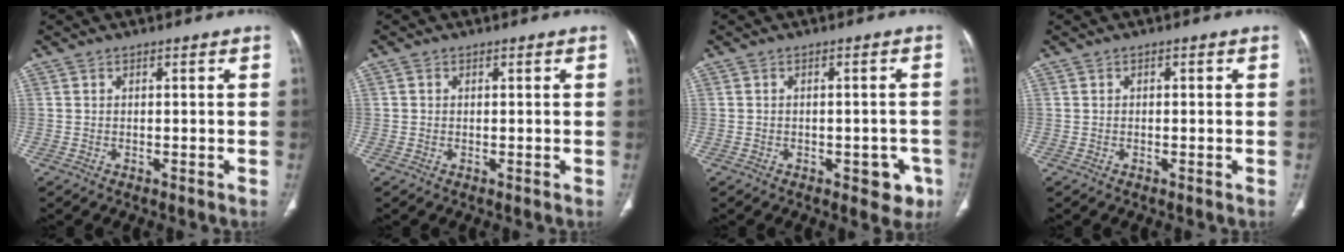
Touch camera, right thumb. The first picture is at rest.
{"total": 0.5, "force": [0.1, 0.5, 0.1], "torque": [-0.001, 0.002, 0.002]}
{"total": 5.3, "force": [-2.4, 3.0, 3.7], "torque": [-0.016, 0.008, -0.024]}
{"total": 0.5, "force": [0.1, 0.3, 0.4], "torque": [-0.006, 0.004, 0.002]}